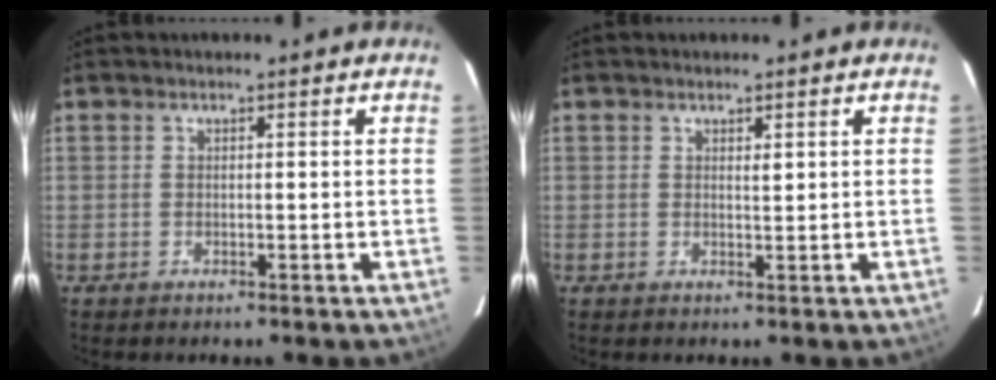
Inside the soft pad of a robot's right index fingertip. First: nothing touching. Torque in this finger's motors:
{"motor_torque": [0.12, 0.05, -0.01, 0.02]}